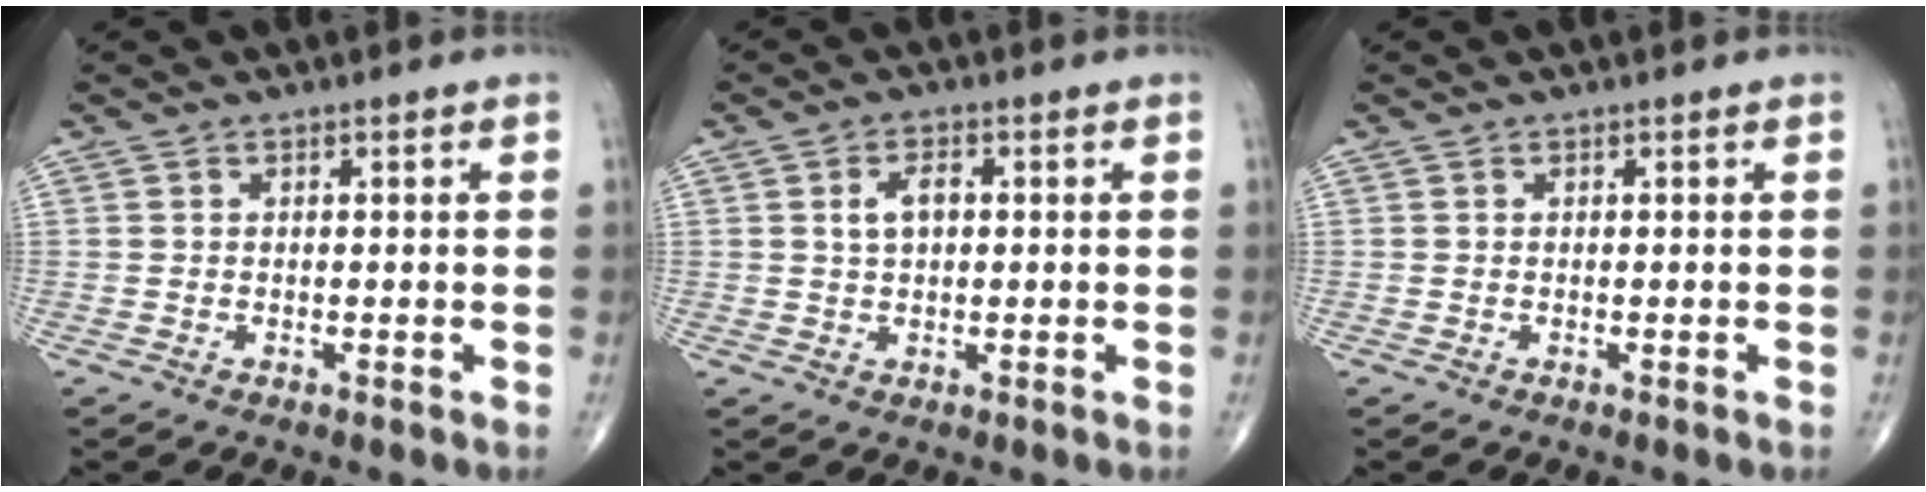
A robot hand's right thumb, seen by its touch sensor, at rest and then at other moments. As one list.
[{"total": 3.8, "force": [0.7, 2.2, 3.0], "torque": [-0.055, 0.005, 0.012]}, {"total": 0.0}]